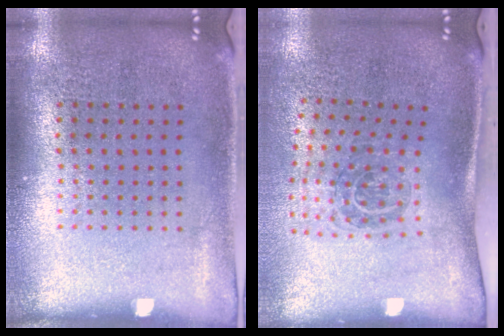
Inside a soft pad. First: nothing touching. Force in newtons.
{"total": 1.9, "press": 1.2, "slide": 1.5}